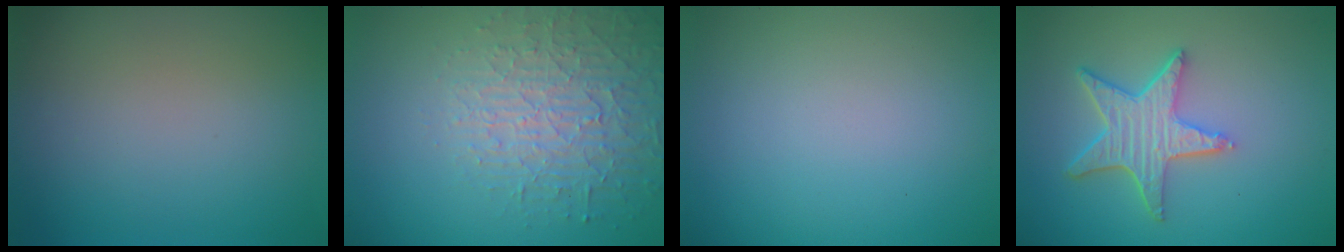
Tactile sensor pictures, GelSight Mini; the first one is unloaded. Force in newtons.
{"total": 4.0, "press": 3.9, "slide": 0.7}
{"total": 0.0}
{"total": 4.8, "press": 4.2, "slide": 2.4}